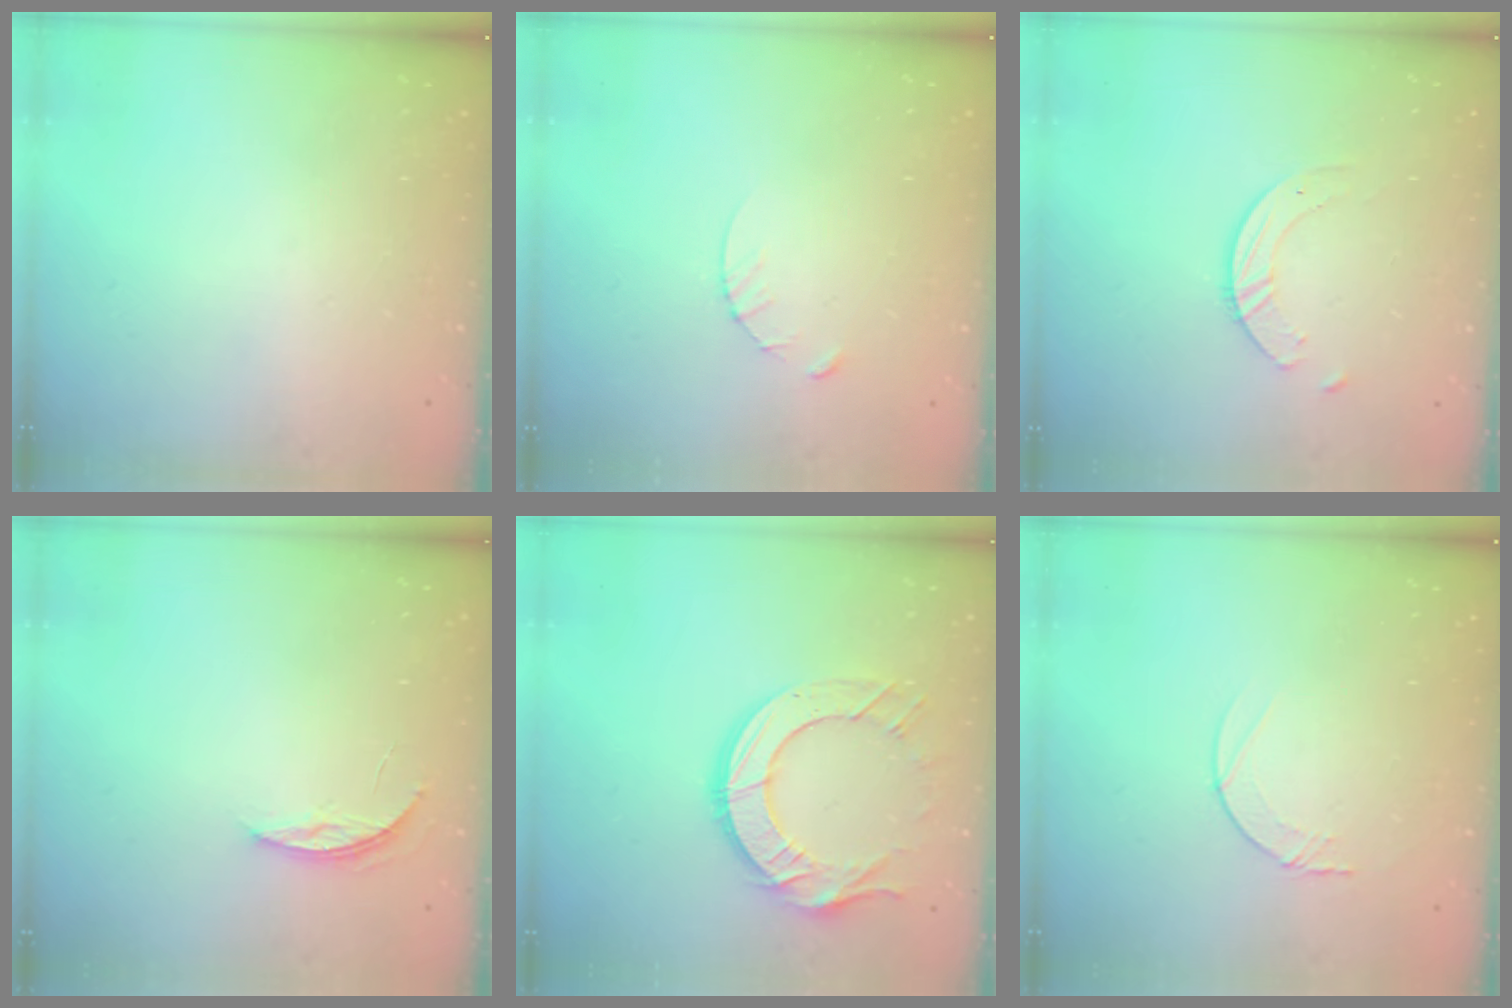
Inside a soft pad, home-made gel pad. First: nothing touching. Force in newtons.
{"total": 3.3, "press": 3.3, "slide": 0.4}
{"total": 3.8, "press": 3.8, "slide": 0.4}
{"total": 3.9, "press": 3.9, "slide": 0.4}
{"total": 12.8, "press": 12.7, "slide": 1.1}
{"total": 4.2, "press": 4.2, "slide": 0.5}